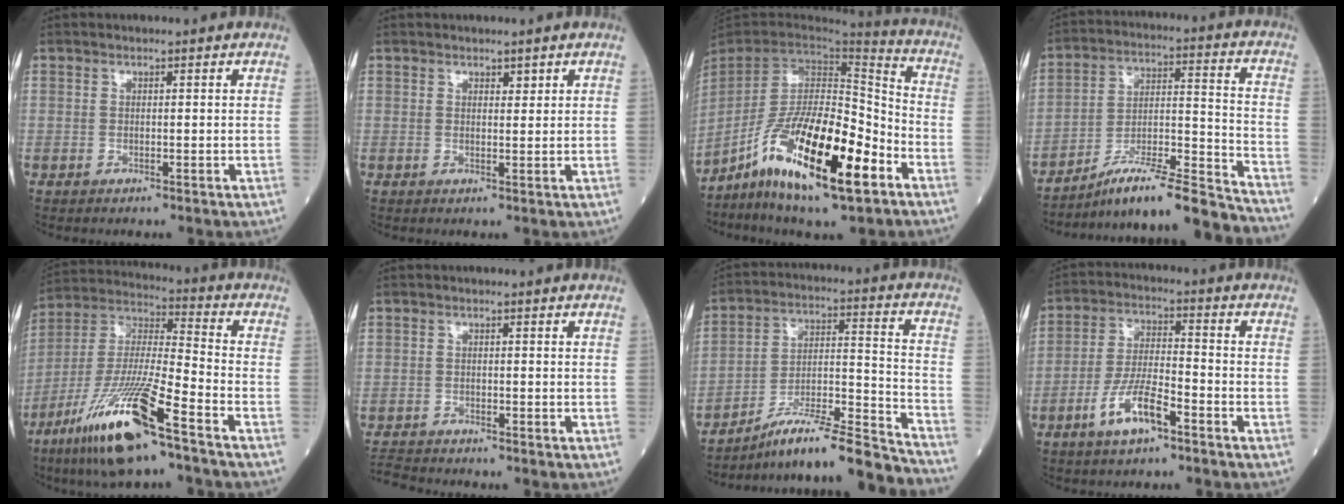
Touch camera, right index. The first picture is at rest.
{"total": 1.1, "force": [0.8, 0.5, 0.6], "torque": [-0.005, 0.000, 0.011]}
{"total": 20.3, "force": [-10.2, 4.3, 17.0], "torque": [-0.322, -0.028, -0.180]}
{"total": 17.4, "force": [-15.7, -0.5, 7.4], "torque": [-0.122, 0.022, -0.262]}
{"total": 18.5, "force": [-11.0, 1.4, 14.8], "torque": [-0.333, -0.045, -0.210]}
{"total": 3.9, "force": [-3.8, 0.5, -0.1], "torque": [0.004, -0.015, -0.072]}
{"total": 17.8, "force": [-15.9, -0.6, 7.9], "torque": [-0.129, 0.021, -0.267]}
{"total": 8.2, "force": [-4.7, 2.0, 6.4], "torque": [-0.132, 0.000, -0.089]}